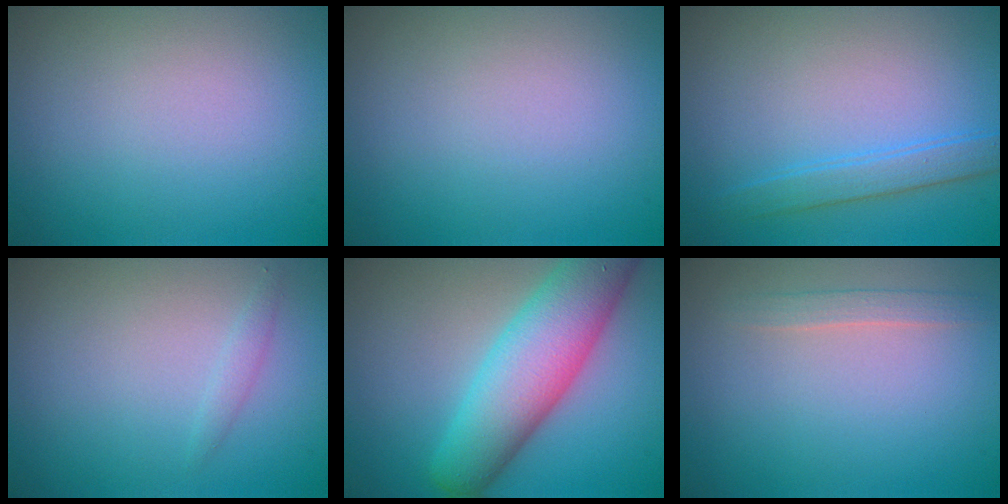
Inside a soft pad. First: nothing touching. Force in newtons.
{"total": 0.0}
{"total": 2.3, "press": 2.3, "slide": 0.1}
{"total": 0.8, "press": 0.8, "slide": 0.1}
{"total": 8.1, "press": 8.1, "slide": 0.2}
{"total": 1.2, "press": 1.2, "slide": 0.1}